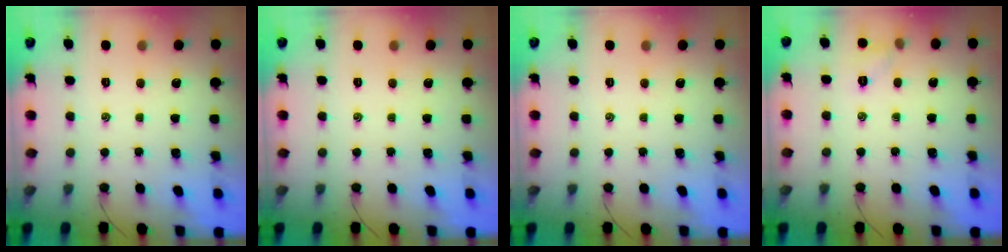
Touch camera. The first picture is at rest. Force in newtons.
{"total": 0.0}
{"total": 0.0}
{"total": 5.3, "press": 5.1, "slide": 1.5}